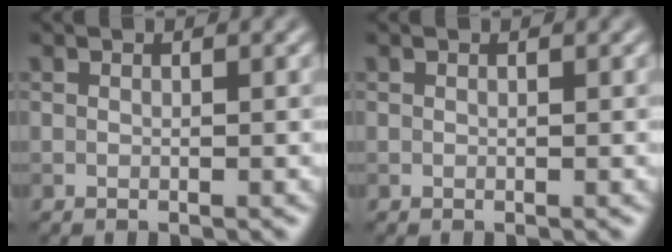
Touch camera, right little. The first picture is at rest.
{"total": 0.0}